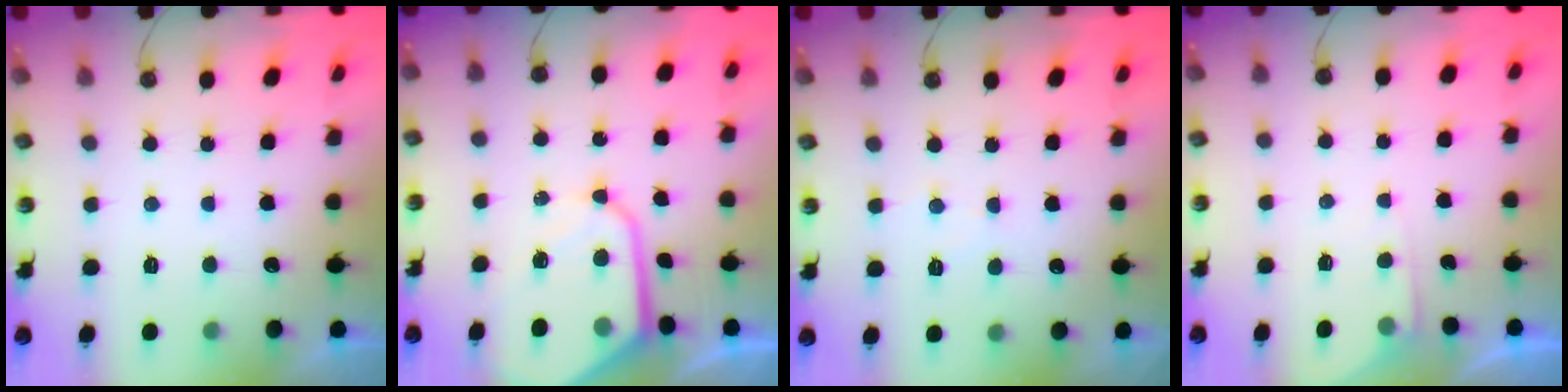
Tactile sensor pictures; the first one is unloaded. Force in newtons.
{"total": 11.0, "press": 11.0, "slide": 1.0}
{"total": 4.1, "press": 4.0, "slide": 0.7}
{"total": 2.7, "press": 2.7, "slide": 0.4}